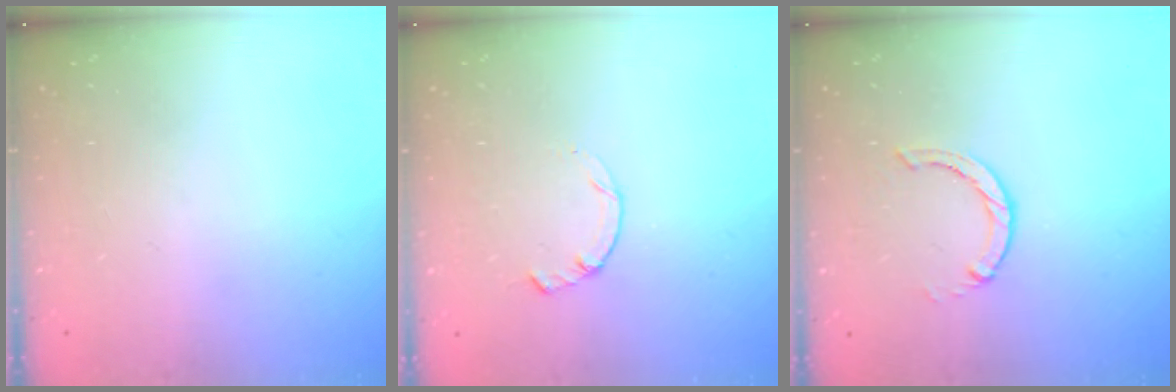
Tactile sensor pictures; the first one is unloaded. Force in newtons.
{"total": 0.5, "press": 0.4, "slide": 0.3}
{"total": 0.6, "press": 0.6, "slide": 0.2}